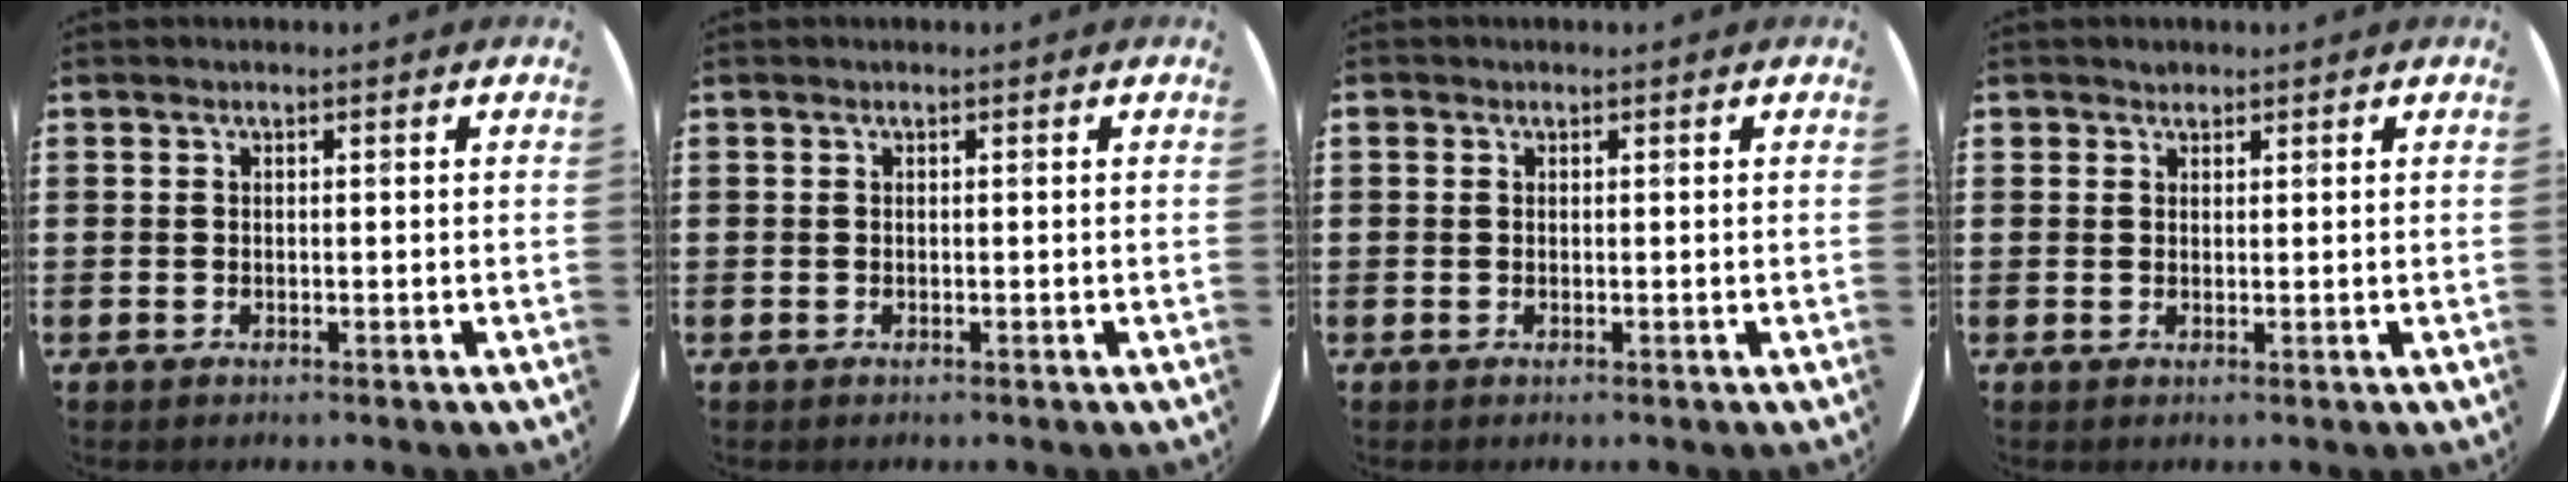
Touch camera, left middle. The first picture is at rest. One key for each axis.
{"total": 0.0}
{"total": 0.0}
{"total": 1.0, "fx": 0.9, "fy": 0.4, "fz": -0.1, "tx": 0.000, "ty": 0.002, "tz": 0.019}